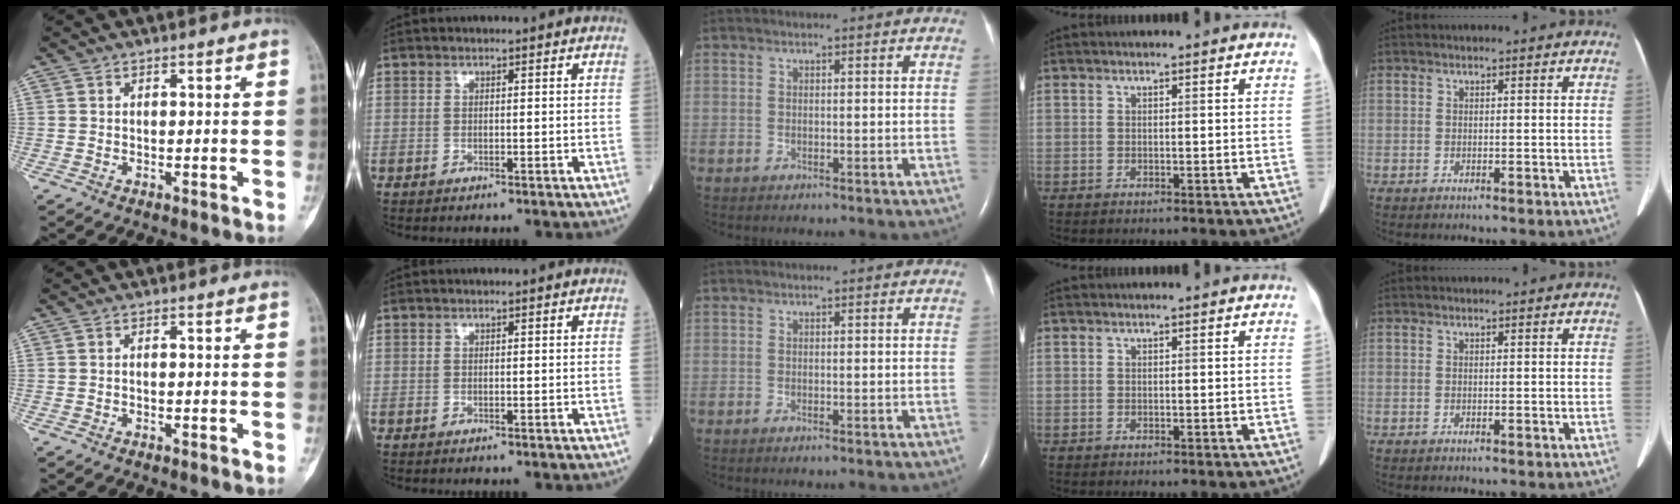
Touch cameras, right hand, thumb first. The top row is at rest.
{}